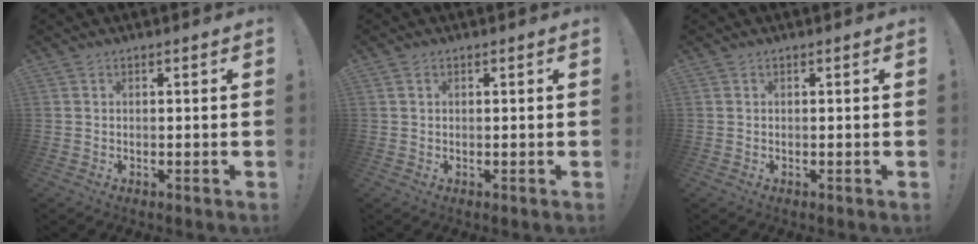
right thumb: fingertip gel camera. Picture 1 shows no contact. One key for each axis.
{"total": 0.5, "fx": 0.2, "fy": 0.4, "fz": 0.3, "tx": -0.008, "ty": 0.003, "tz": 0.005}
{"total": 0.0}